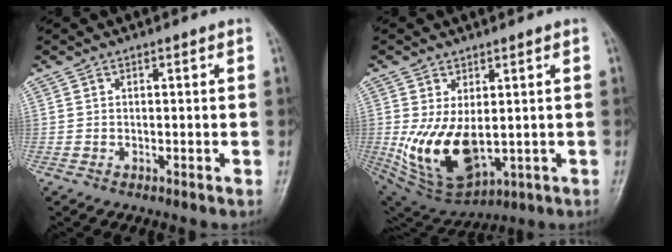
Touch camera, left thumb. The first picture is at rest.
{"total": 12.6, "force": [-0.2, 7.2, 10.4], "torque": [-0.180, -0.020, 0.023]}